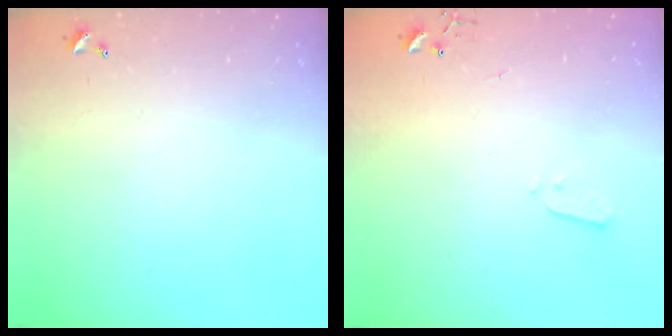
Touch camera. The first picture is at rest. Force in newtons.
{"total": 2.2, "press": 2.1, "slide": 0.3}